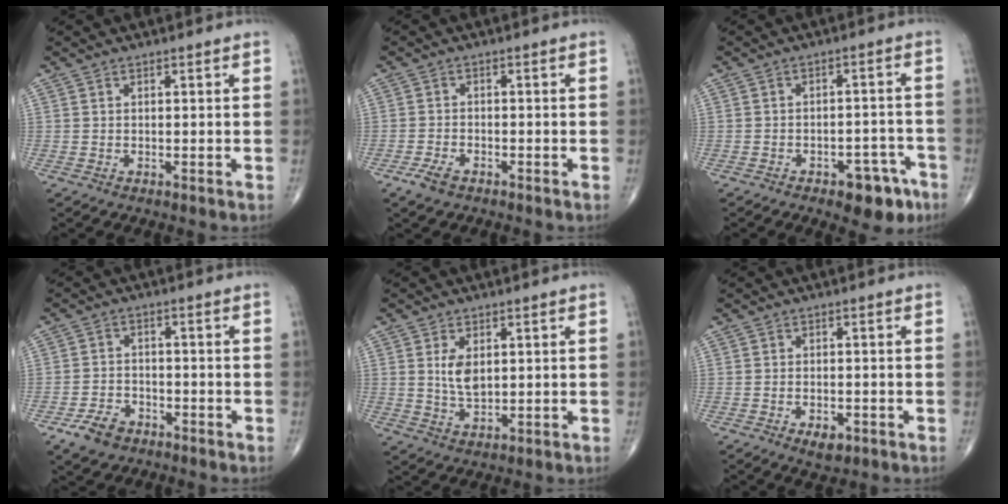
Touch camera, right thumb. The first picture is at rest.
{"total": 3.2, "force": [-2.1, 1.6, 1.8], "torque": [-0.042, 0.005, -0.039]}
{"total": 8.2, "force": [-4.8, 4.1, 5.1], "torque": [-0.042, 0.039, -0.059]}
{"total": 5.5, "force": [-3.5, 3.5, 2.4], "torque": [-0.037, 0.016, -0.061]}
{"total": 4.9, "force": [1.2, 2.7, 4.0], "torque": [-0.068, -0.014, 0.027]}
{"total": 3.5, "force": [-1.7, 1.8, 2.5], "torque": [-0.034, 0.002, -0.022]}